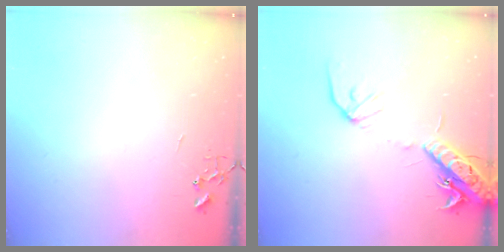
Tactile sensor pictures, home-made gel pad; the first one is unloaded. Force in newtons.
{"total": 15.1, "press": 14.7, "slide": 3.3}